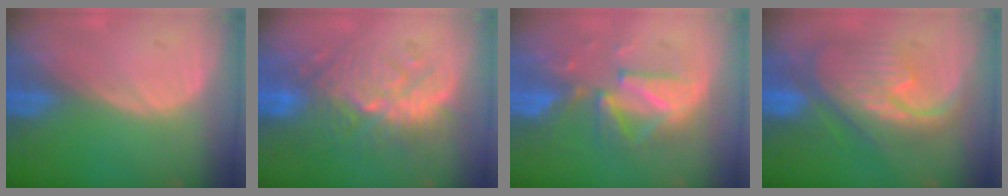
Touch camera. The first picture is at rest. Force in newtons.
{"total": 9.4, "press": 9.2, "slide": 1.9}
{"total": 8.2, "press": 8.2, "slide": 0.4}
{"total": 9.7, "press": 9.7, "slide": 0.8}